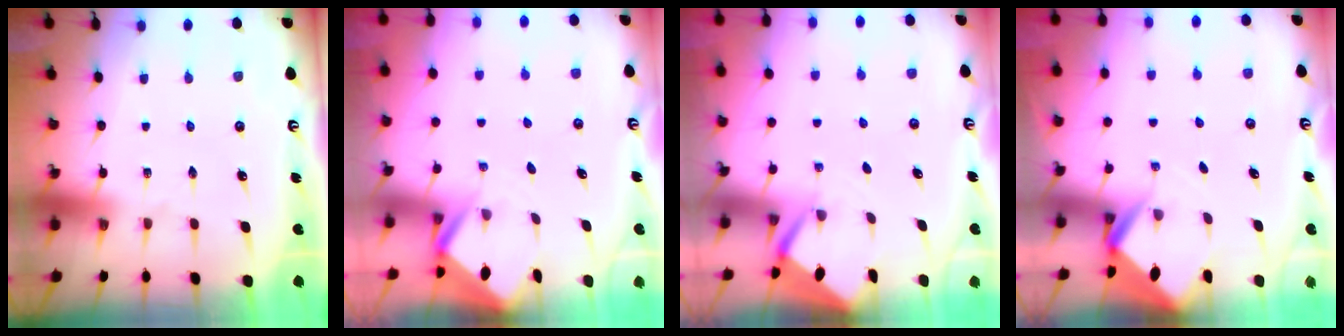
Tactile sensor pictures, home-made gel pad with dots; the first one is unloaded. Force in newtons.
{"total": 2.4, "press": 2.4, "slide": 0.2}
{"total": 2.6, "press": 2.6, "slide": 0.1}
{"total": 2.8, "press": 2.8, "slide": 0.1}